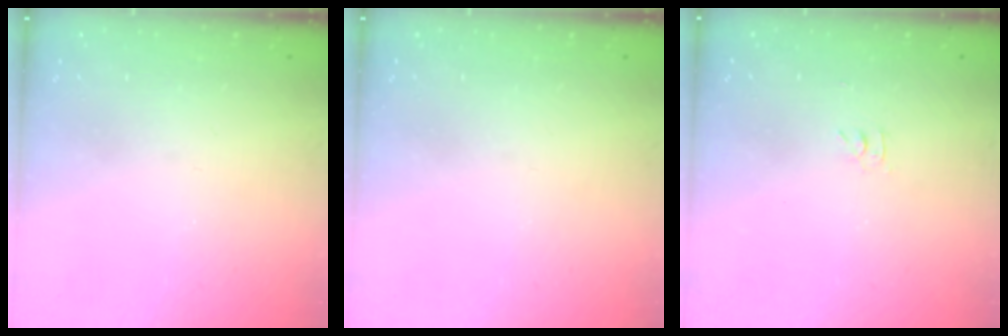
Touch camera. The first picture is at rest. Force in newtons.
{"total": 0.0}
{"total": 2.8, "press": 2.8, "slide": 0.4}